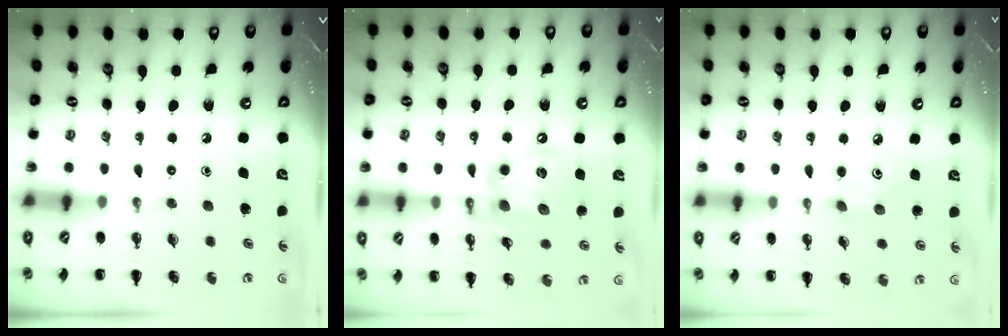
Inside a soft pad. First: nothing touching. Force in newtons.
{"total": 14.1, "press": 13.9, "slide": 2.1}
{"total": 3.1, "press": 3.0, "slide": 0.8}